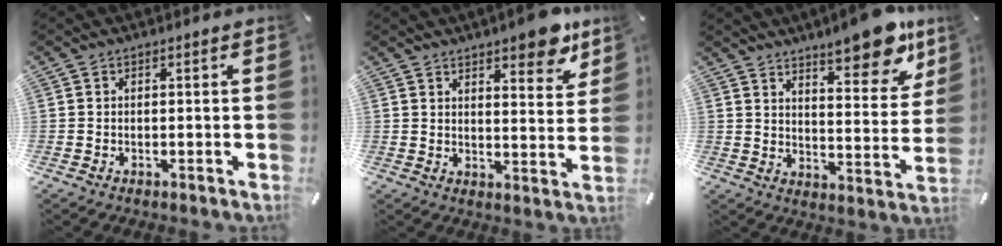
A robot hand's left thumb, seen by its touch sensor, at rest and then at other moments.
{"total": 9.1, "force": [7.3, 3.2, 4.5], "torque": [-0.045, -0.049, 0.122]}
{"total": 14.2, "force": [10.9, 4.6, 7.9], "torque": [-0.089, -0.083, 0.181]}